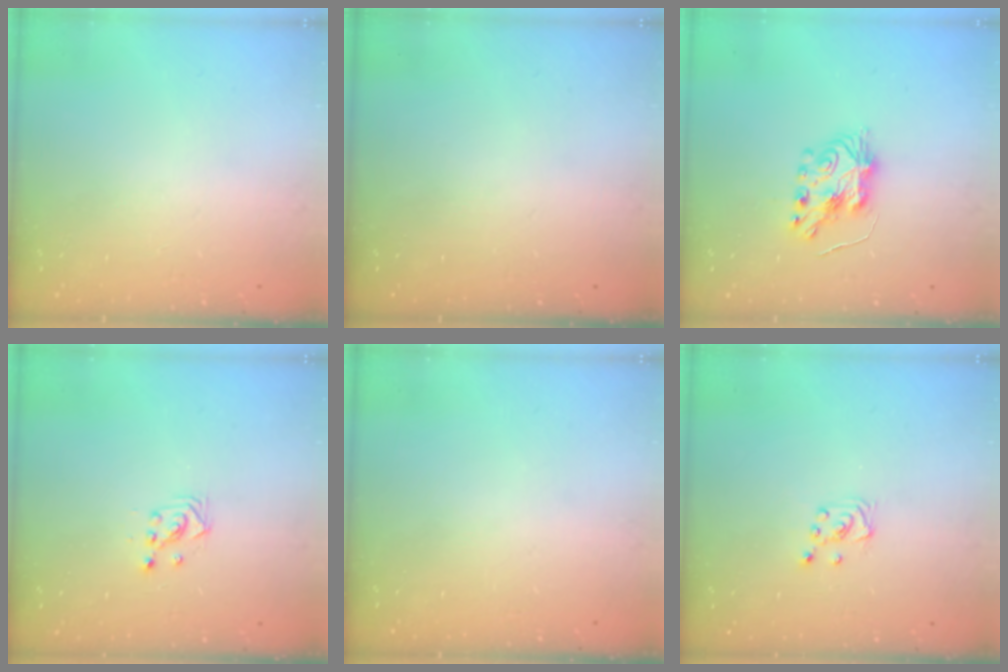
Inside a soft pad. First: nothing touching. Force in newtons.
{"total": 0.0}
{"total": 7.3, "press": 7.2, "slide": 0.6}
{"total": 2.9, "press": 2.9, "slide": 0.3}
{"total": 0.0}
{"total": 3.7, "press": 3.6, "slide": 0.4}